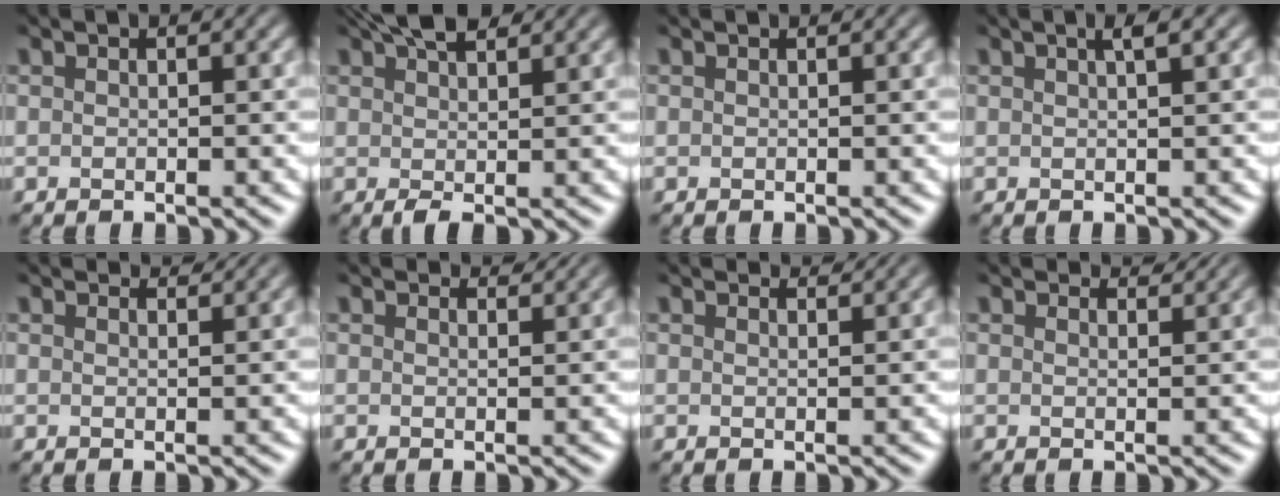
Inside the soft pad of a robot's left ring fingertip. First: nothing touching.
{"total": 4.0, "force": [2.4, 1.3, 3.0], "torque": [-0.052, 0.006, 0.041]}
{"total": 0.5, "force": [0.5, 0.1, 0.0], "torque": [0.001, 0.000, 0.006]}
{"total": 1.7, "force": [0.9, 0.4, 1.4], "torque": [-0.017, 0.004, 0.009]}
{"total": 3.4, "force": [3.3, 0.3, 0.9], "torque": [-0.017, 0.004, 0.038]}
{"total": 2.8, "force": [2.8, 0.2, 0.6], "torque": [-0.017, 0.001, 0.032]}
{"total": 3.4, "force": [3.3, 0.3, 0.8], "torque": [-0.016, 0.004, 0.038]}
{"total": 3.4, "force": [3.3, 0.3, 0.8], "torque": [-0.017, 0.002, 0.039]}